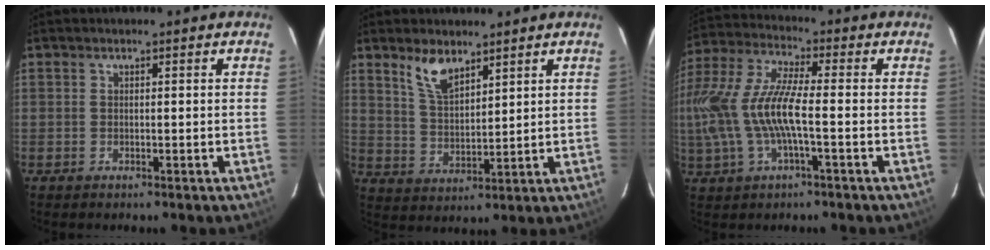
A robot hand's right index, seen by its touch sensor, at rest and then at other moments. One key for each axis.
{"total": 7.0, "fx": 4.9, "fy": 2.9, "fz": 4.1, "tx": -0.074, "ty": 0.002, "tz": 0.102}
{"total": 16.0, "fx": -2.1, "fy": 4.5, "fz": 15.2, "tx": -0.312, "ty": 0.000, "tz": -0.040}